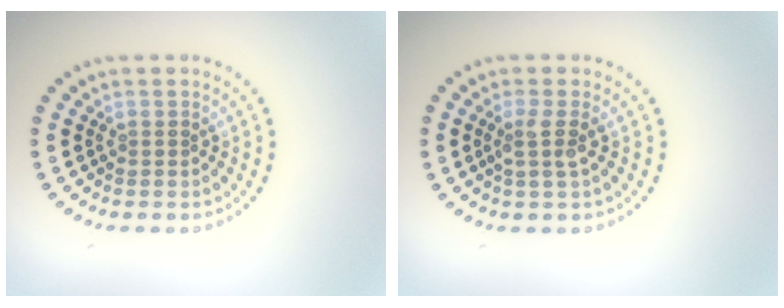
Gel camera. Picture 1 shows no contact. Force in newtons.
{"total": 1.8, "press": 1.4, "slide": 1.2}